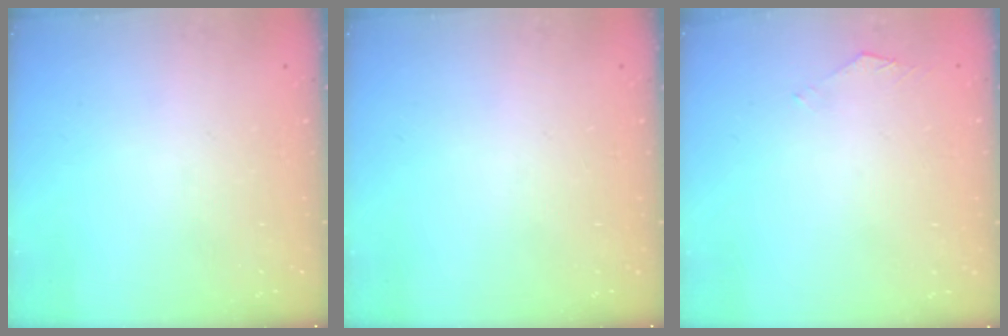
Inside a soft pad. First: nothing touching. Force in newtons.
{"total": 0.0}
{"total": 2.6, "press": 2.6, "slide": 0.5}